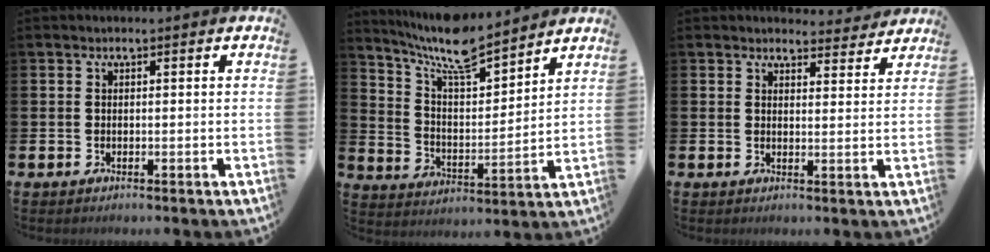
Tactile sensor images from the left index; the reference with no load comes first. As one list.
[{"total": 9.4, "force": [8.5, 1.8, 3.4], "torque": [-0.095, -0.055, 0.152]}, {"total": 3.5, "force": [3.4, 0.7, 0.0], "torque": [0.005, -0.023, 0.059]}]